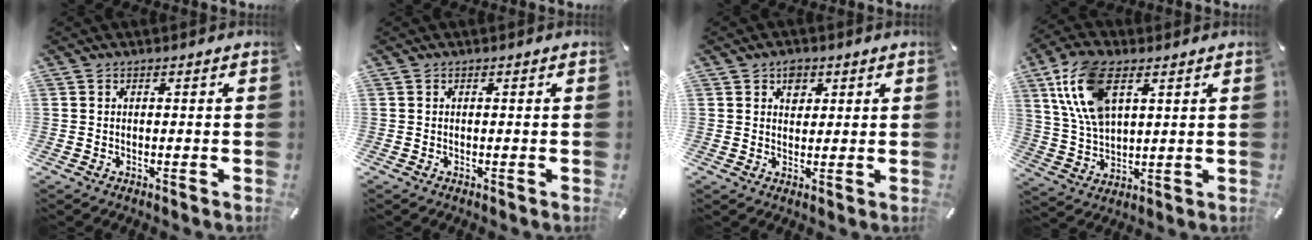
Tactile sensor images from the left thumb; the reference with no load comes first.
{"total": 0.0}
{"total": 3.4, "force": [1.6, 2.6, 1.5], "torque": [-0.008, -0.006, 0.024]}
{"total": 12.8, "force": [5.8, 7.2, 8.9], "torque": [-0.217, -0.005, 0.104]}